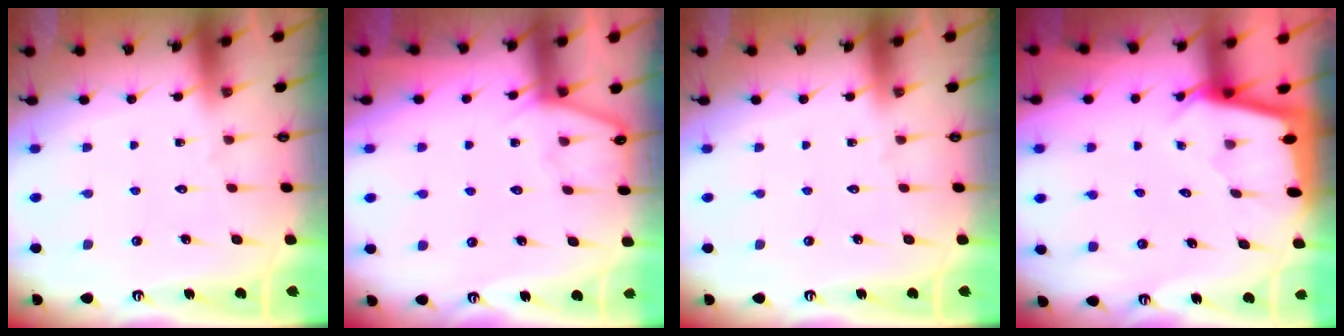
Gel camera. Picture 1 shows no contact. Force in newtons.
{"total": 6.0, "press": 6.0, "slide": 0.6}
{"total": 0.0}
{"total": 2.1, "press": 2.1, "slide": 0.2}